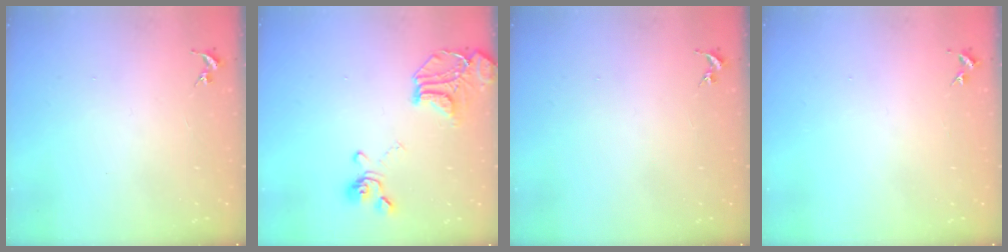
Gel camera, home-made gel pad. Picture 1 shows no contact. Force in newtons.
{"total": 16.7, "press": 16.5, "slide": 2.0}
{"total": 0.0}
{"total": 2.7, "press": 2.7, "slide": 0.3}